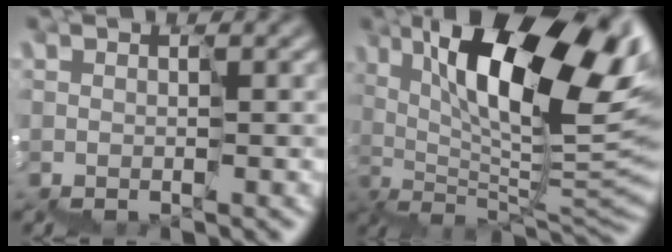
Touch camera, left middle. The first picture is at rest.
{"total": 12.7, "force": [4.5, 4.5, 10.9], "torque": [-0.175, 0.004, 0.077]}